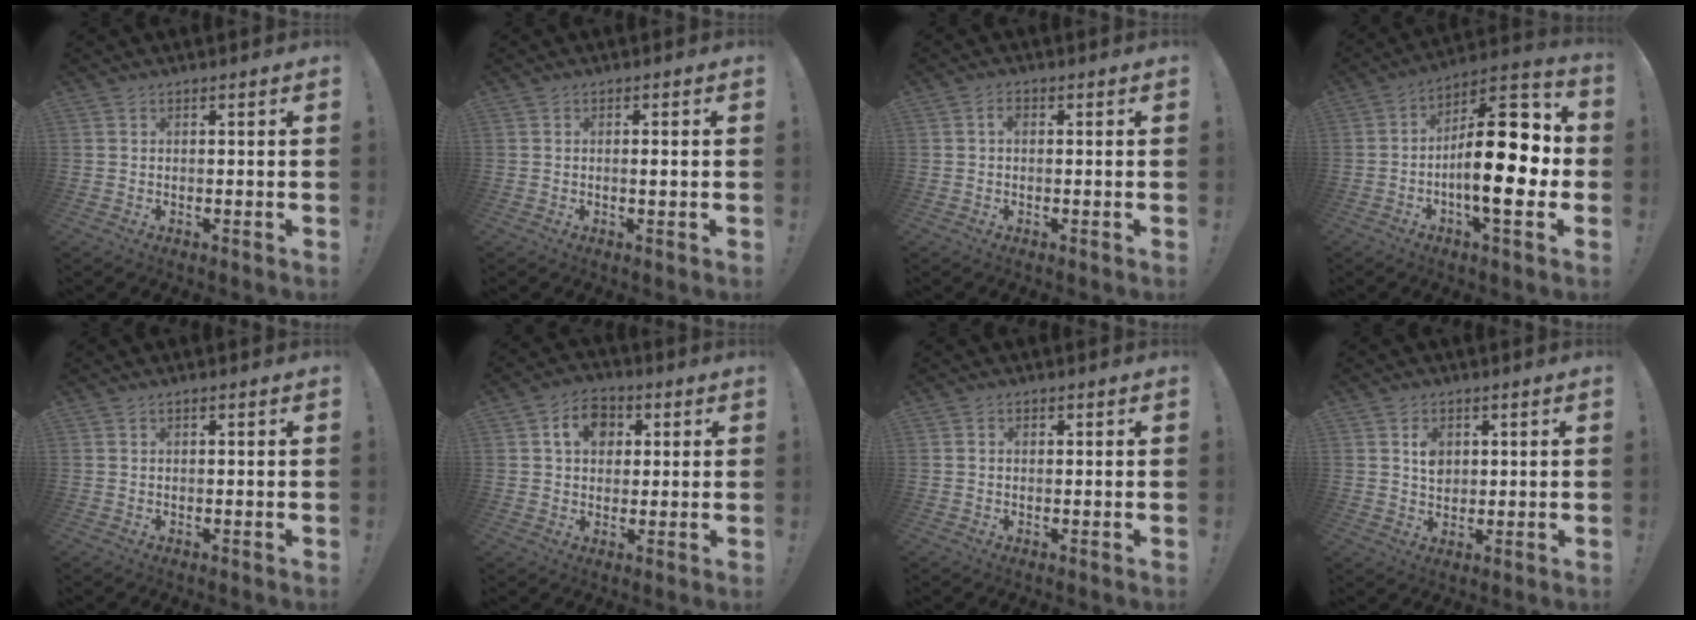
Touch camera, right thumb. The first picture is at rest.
{"total": 1.2, "force": [-0.1, 0.1, 1.2], "torque": [-0.006, -0.007, -0.007]}
{"total": 1.7, "force": [-0.1, 1.2, 1.2], "torque": [-0.025, 0.007, -0.003]}
{"total": 21.4, "force": [-2.3, 8.7, 19.5], "torque": [-0.289, 0.011, -0.034]}
{"total": 0.0}
{"total": 9.1, "force": [2.8, 7.2, 4.9], "torque": [-0.079, 0.008, 0.052]}
{"total": 0.8, "force": [0.1, 0.7, 0.4], "torque": [0.000, -0.001, 0.001]}
{"total": 4.8, "force": [1.3, 4.0, 2.2], "torque": [-0.029, -0.001, 0.021]}